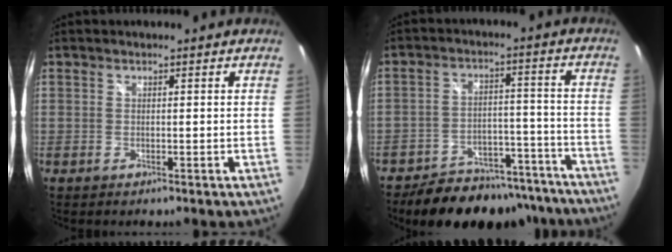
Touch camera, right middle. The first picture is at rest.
{"total": 19.8, "force": [-16.5, 8.6, 6.7], "torque": [-0.132, 0.034, -0.205]}